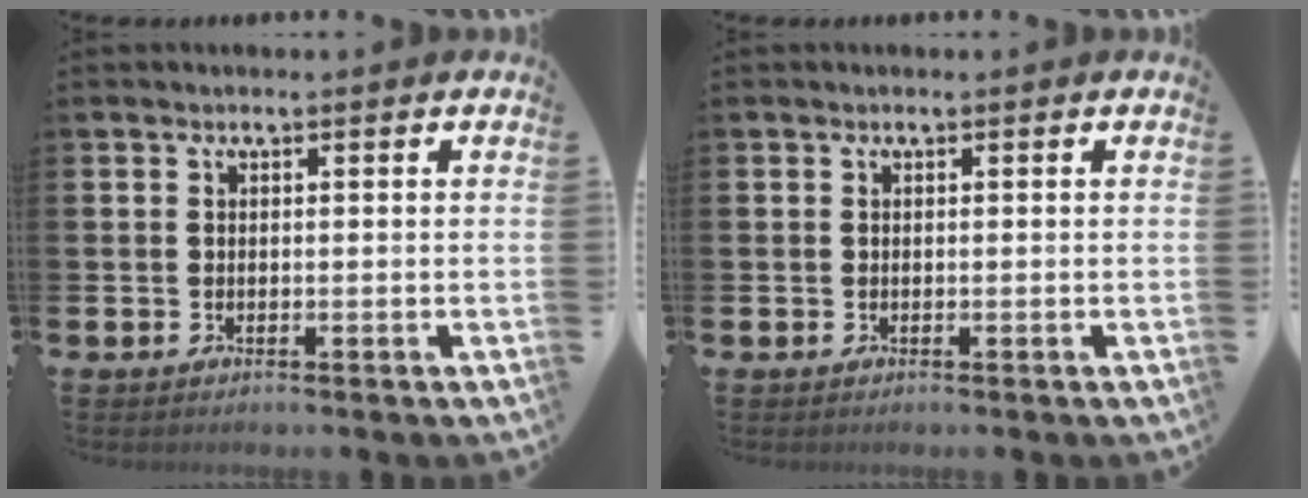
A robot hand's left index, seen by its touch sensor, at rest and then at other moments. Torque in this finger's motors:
{"motor_torque": [0.00, 0.00, 0.00, 0.00]}